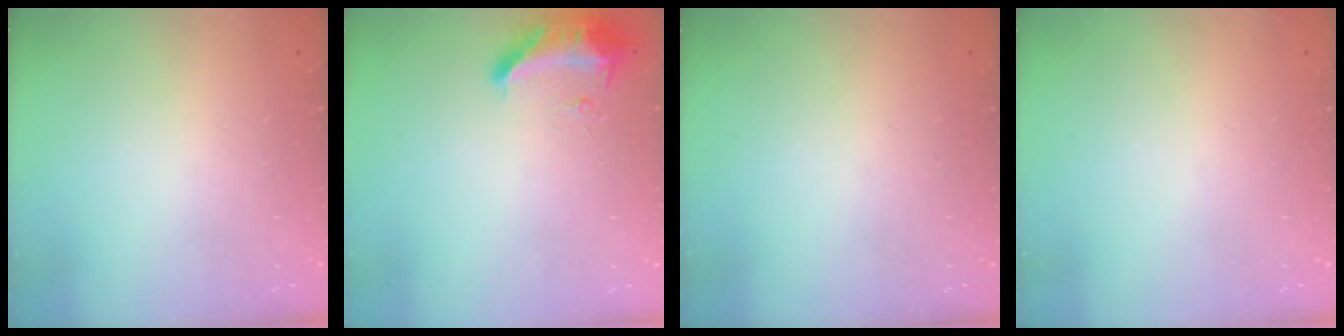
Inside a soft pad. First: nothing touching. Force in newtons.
{"total": 9.5, "press": 9.4, "slide": 1.8}
{"total": 1.0, "press": 0.0, "slide": 1.0}
{"total": 2.3, "press": 2.2, "slide": 0.8}